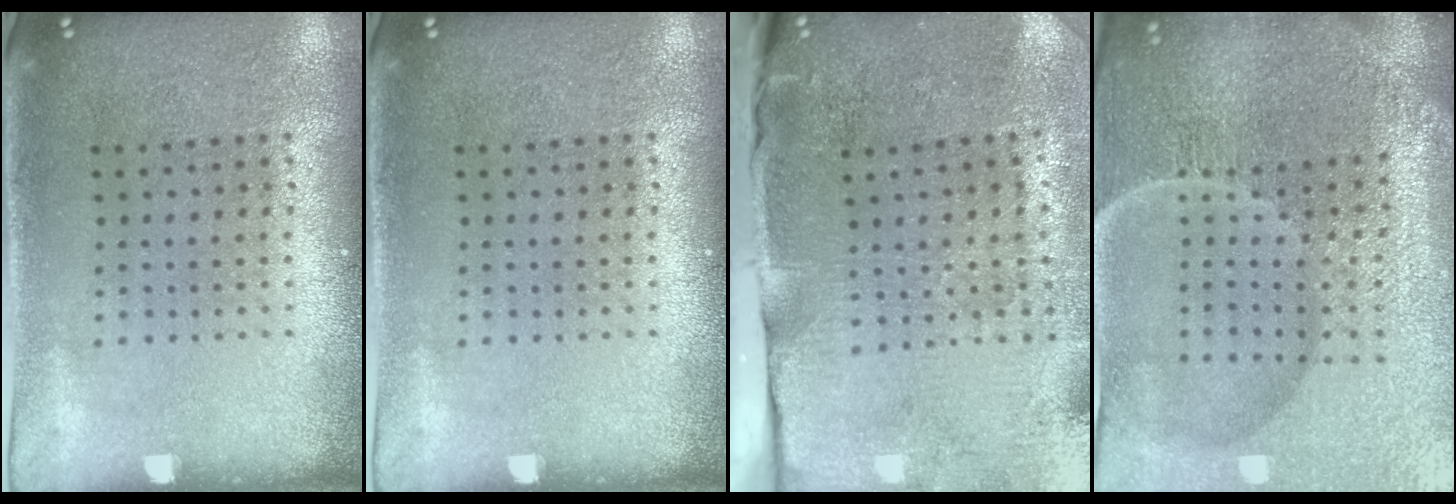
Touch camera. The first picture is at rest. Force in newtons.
{"total": 0.0}
{"total": 4.8, "press": 3.9, "slide": 2.9}
{"total": 6.3, "press": 5.7, "slide": 2.7}